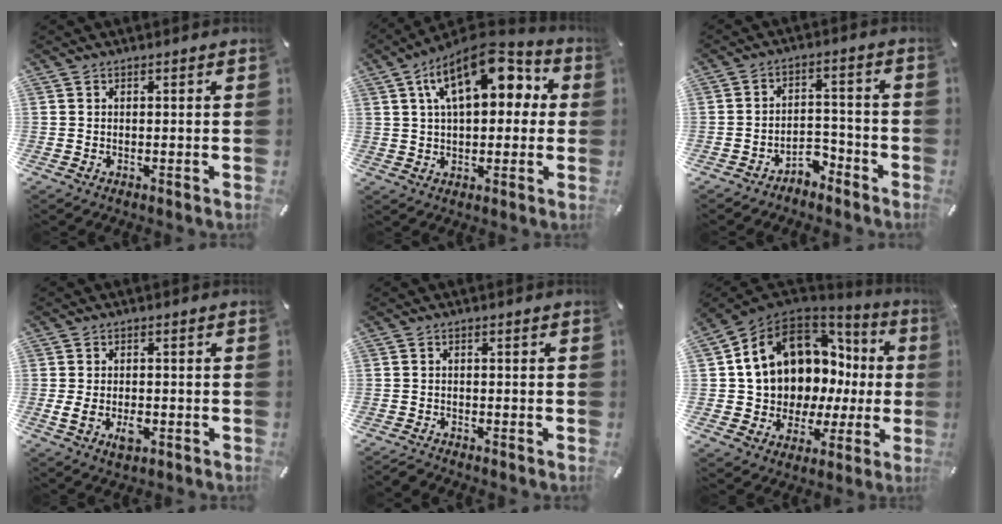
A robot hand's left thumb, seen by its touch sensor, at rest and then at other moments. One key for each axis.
{"total": 16.5, "fx": 6.4, "fy": 9.0, "fz": 12.2, "tx": -0.192, "ty": -0.016, "tz": 0.107}
{"total": 5.4, "fx": -4.5, "fy": 2.6, "fz": 1.6, "tx": -0.020, "ty": 0.026, "tz": -0.083}
{"total": 5.4, "fx": -1.4, "fy": 3.3, "fz": 4.1, "tx": -0.087, "ty": 0.001, "tz": -0.025}
{"total": 1.4, "fx": -1.4, "fy": 0.2, "fz": 0.0, "tx": -0.010, "ty": 0.002, "tz": -0.030}
{"total": 14.5, "fx": 6.1, "fy": 10.8, "fz": 7.5, "tx": -0.140, "ty": -0.058, "tz": 0.121}